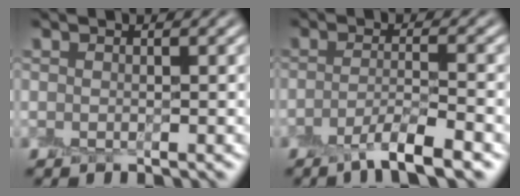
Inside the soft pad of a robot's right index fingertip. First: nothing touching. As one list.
[{"total": 4.5, "force": [-2.6, 0.7, 3.6], "torque": [-0.058, -0.001, -0.055]}]